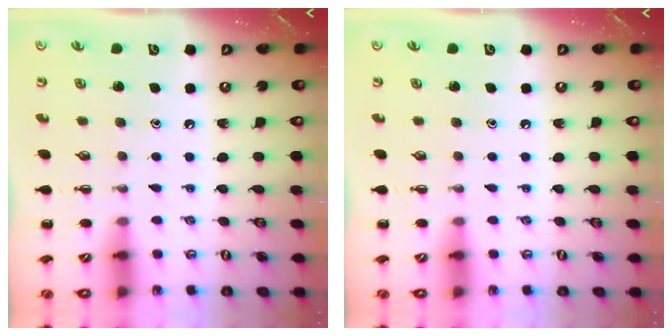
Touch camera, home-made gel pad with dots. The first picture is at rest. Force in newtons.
{"total": 0.0}